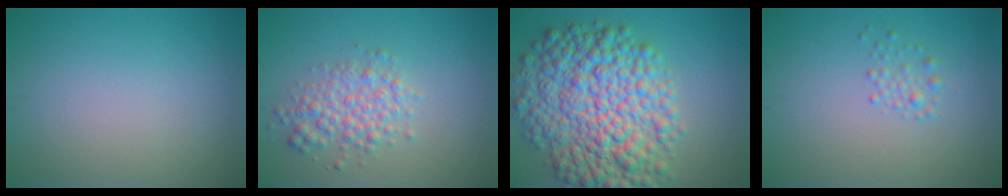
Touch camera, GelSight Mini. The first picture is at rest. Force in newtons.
{"total": 3.3, "press": 3.3, "slide": 0.1}
{"total": 11.5, "press": 11.5, "slide": 0.2}
{"total": 1.2, "press": 1.2, "slide": 0.0}